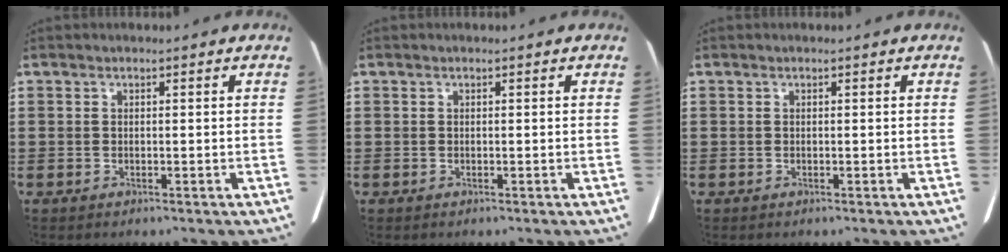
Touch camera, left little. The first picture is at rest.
{"total": 0.0}
{"total": 0.0}